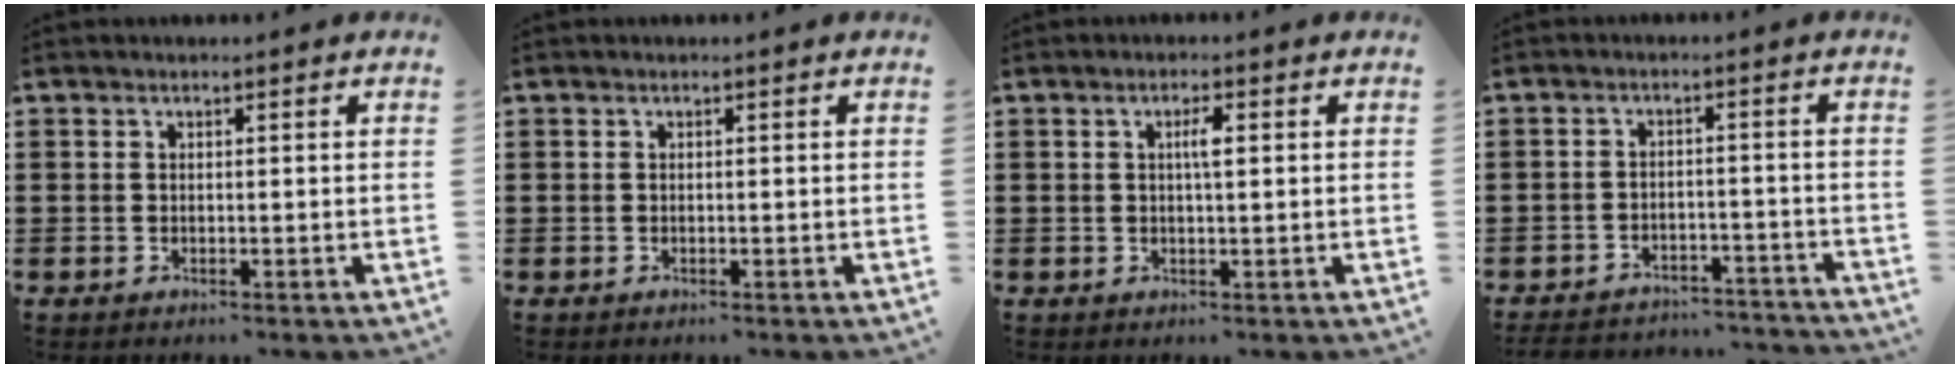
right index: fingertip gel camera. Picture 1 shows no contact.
{"total": 0.0}
{"total": 2.1, "force": [0.4, 0.5, 2.0], "torque": [-0.040, 0.003, 0.004]}
{"total": 4.0, "force": [-3.9, 0.7, 0.4], "torque": [-0.015, 0.001, -0.083]}